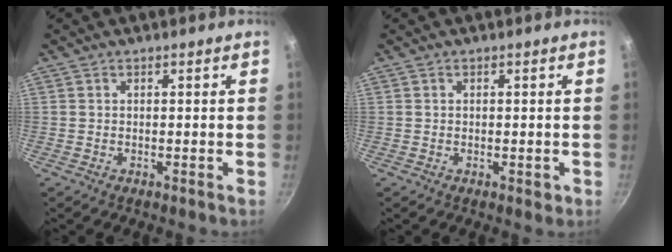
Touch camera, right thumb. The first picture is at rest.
{"total": 1.2, "force": [-0.2, 0.9, 0.8], "torque": [-0.007, 0.001, -0.002]}